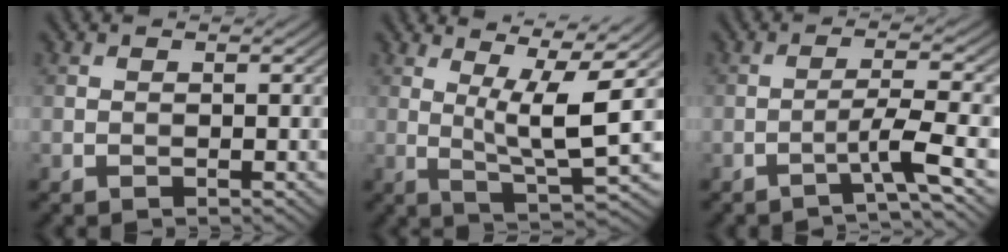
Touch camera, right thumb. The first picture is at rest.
{"total": 8.7, "force": [2.6, 1.4, 8.2], "torque": [-0.146, 0.007, 0.049]}
{"total": 4.3, "force": [-2.3, 0.0, 3.7], "torque": [-0.061, 0.017, -0.061]}